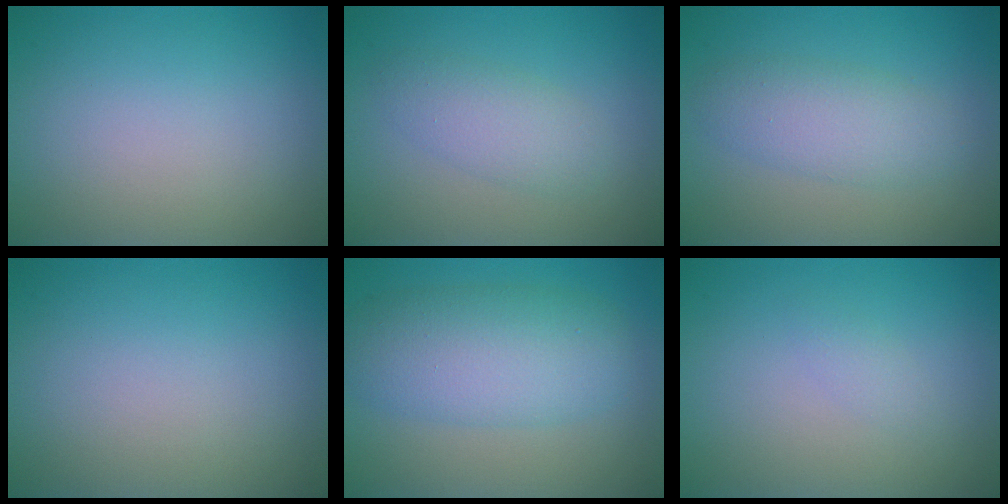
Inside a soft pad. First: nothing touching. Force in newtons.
{"total": 2.8, "press": 2.8, "slide": 0.1}
{"total": 3.5, "press": 3.5, "slide": 0.1}
{"total": 0.0}
{"total": 6.6, "press": 6.6, "slide": 0.0}
{"total": 0.9, "press": 0.9, "slide": 0.0}